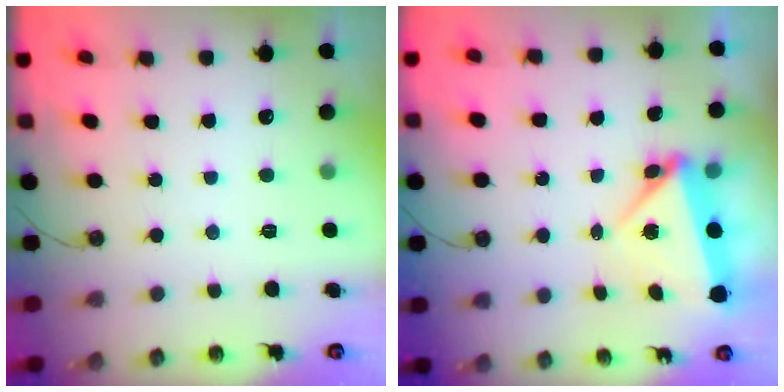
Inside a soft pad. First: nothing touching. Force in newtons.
{"total": 6.4, "press": 6.1, "slide": 1.8}